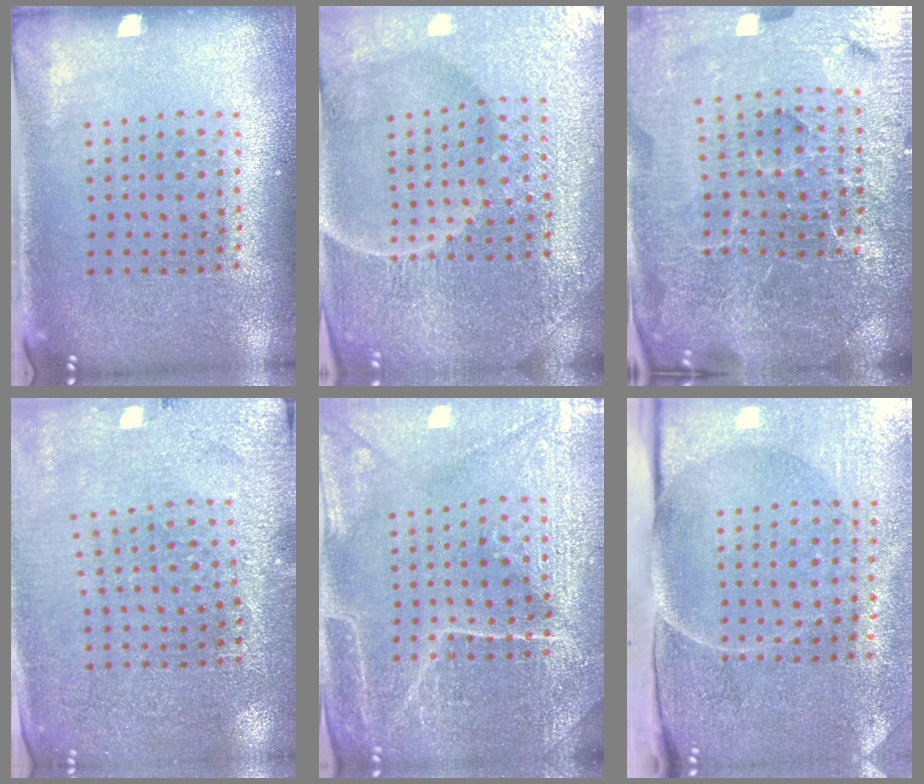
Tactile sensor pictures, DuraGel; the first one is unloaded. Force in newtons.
{"total": 5.6, "press": 5.2, "slide": 2.1}
{"total": 7.1, "press": 6.1, "slide": 3.6}
{"total": 2.8, "press": 2.8, "slide": 0.2}
{"total": 4.3, "press": 4.2, "slide": 0.9}
{"total": 5.0, "press": 3.9, "slide": 3.1}